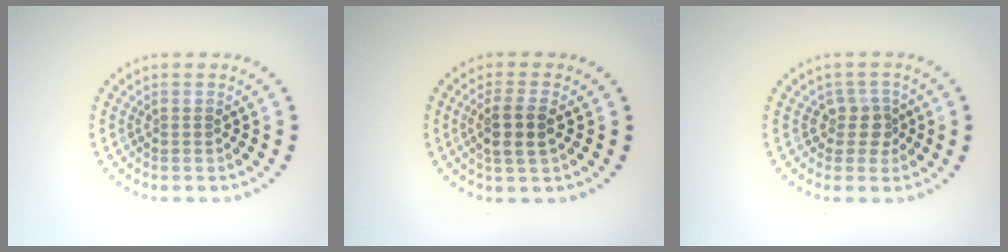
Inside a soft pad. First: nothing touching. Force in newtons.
{"total": 2.9, "press": 2.6, "slide": 1.3}
{"total": 2.1, "press": 1.6, "slide": 1.4}